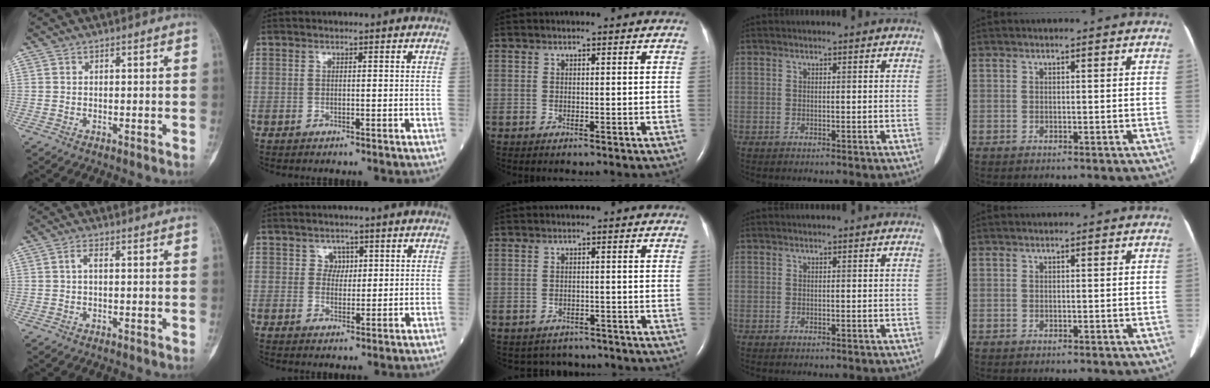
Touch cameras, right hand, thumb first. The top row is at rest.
{"thumb": {"total": 1.4, "force": [0.1, 0.6, 1.3], "torque": [-0.027, 0.003, 0.000]}, "index": {"total": 2.2, "force": [1.1, 1.8, 0.5], "torque": [-0.001, -0.002, 0.015]}, "middle": {"total": 4.6, "force": [-4.1, 2.1, -0.3], "torque": [0.002, 0.009, -0.049]}}